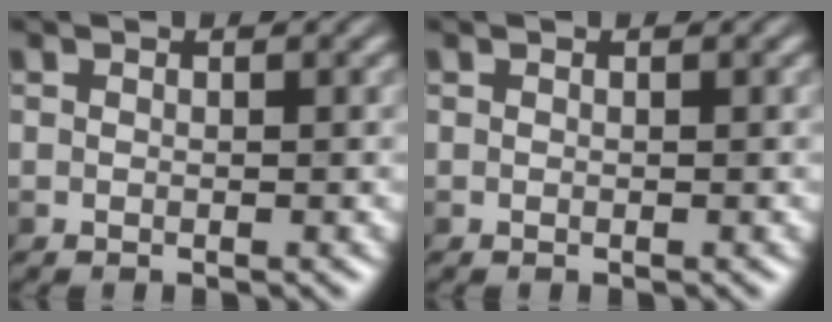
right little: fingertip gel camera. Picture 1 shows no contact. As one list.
[{"total": 0.0}]